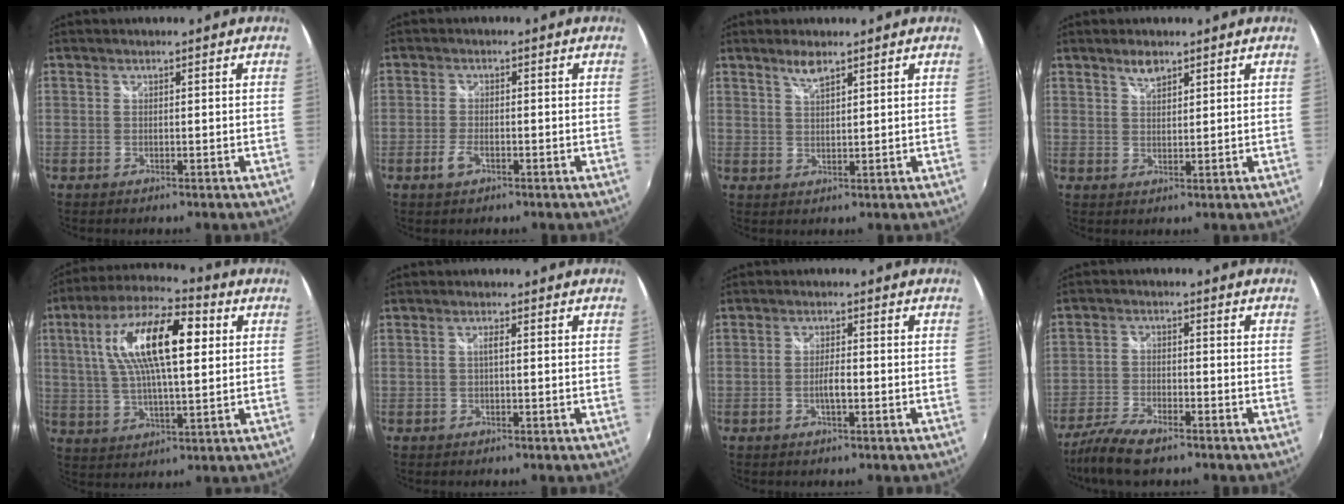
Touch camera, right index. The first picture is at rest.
{"total": 2.9, "force": [-1.6, 1.5, 2.0], "torque": [-0.048, -0.003, -0.031]}
{"total": 3.0, "force": [2.3, 0.4, 1.9], "torque": [-0.035, 0.002, 0.043]}
{"total": 3.0, "force": [2.3, 1.1, 1.6], "torque": [-0.025, 0.005, 0.041]}
{"total": 17.1, "force": [4.6, 5.6, 15.5], "torque": [-0.287, 0.026, 0.074]}
{"total": 1.1, "force": [-0.1, 0.0, 1.1], "torque": [-0.019, 0.003, -0.003]}
{"total": 2.5, "force": [-0.9, 0.4, 2.3], "torque": [-0.046, 0.001, -0.019]}
{"total": 8.4, "force": [-6.6, 2.3, 4.8], "torque": [-0.120, -0.017, -0.130]}